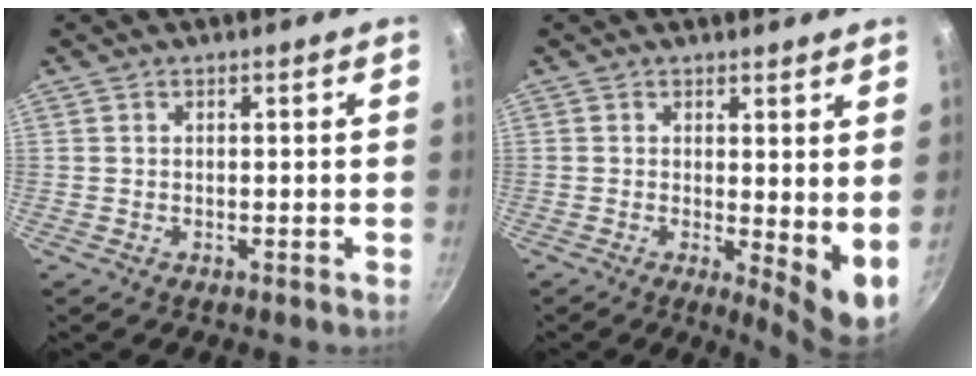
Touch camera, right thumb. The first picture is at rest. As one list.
[{"total": 6.9, "force": [0.9, 2.3, 6.5], "torque": [-0.086, -0.024, 0.013]}]